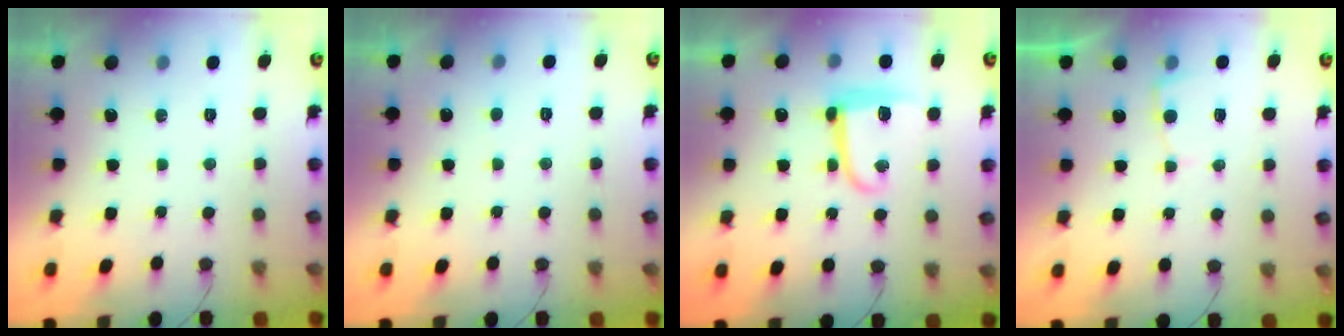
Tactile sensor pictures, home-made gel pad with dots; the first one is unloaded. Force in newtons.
{"total": 2.6, "press": 2.6, "slide": 0.1}
{"total": 10.3, "press": 10.3, "slide": 0.5}
{"total": 2.6, "press": 2.6, "slide": 0.3}